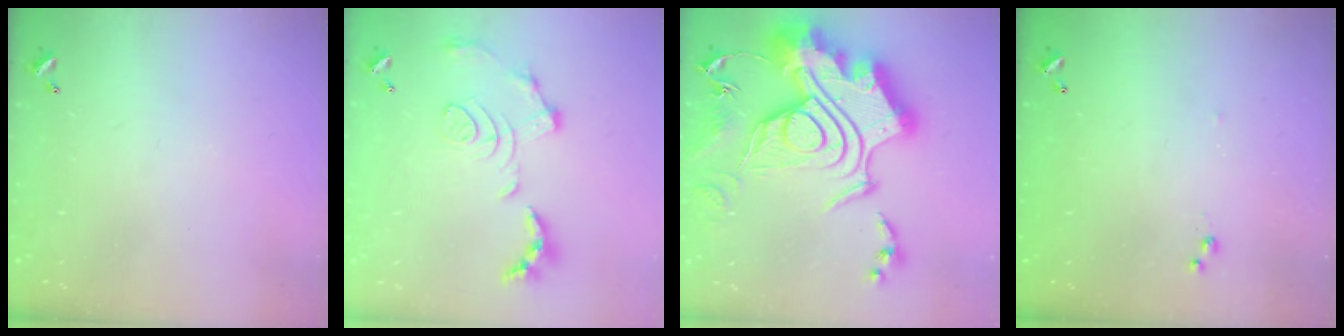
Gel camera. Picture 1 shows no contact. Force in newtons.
{"total": 1.5, "press": 0.8, "slide": 1.3}
{"total": 1.1, "press": 1.1, "slide": 0.0}
{"total": 4.8, "press": 4.7, "slide": 0.4}